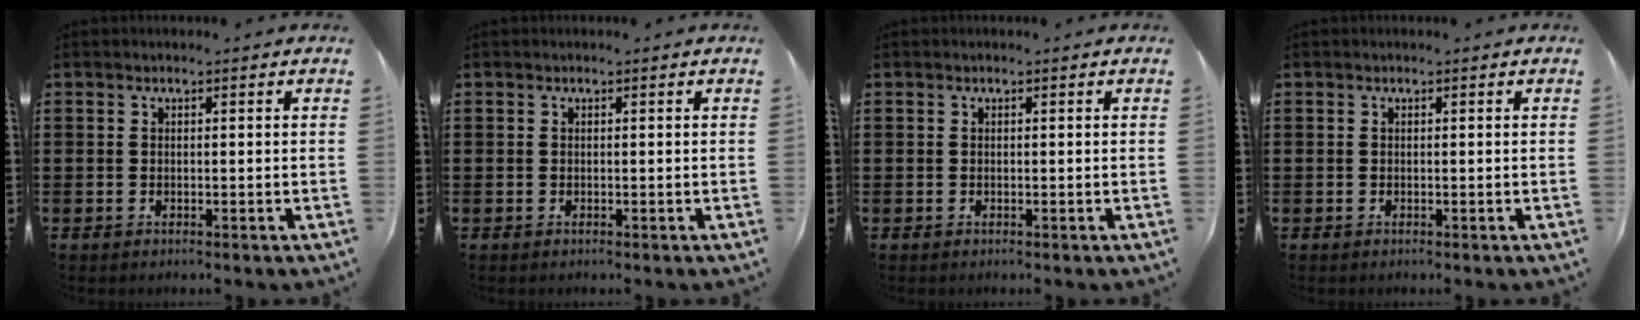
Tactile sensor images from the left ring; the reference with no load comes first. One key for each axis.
{"total": 0.0}
{"total": 0.0}
{"total": 0.0}